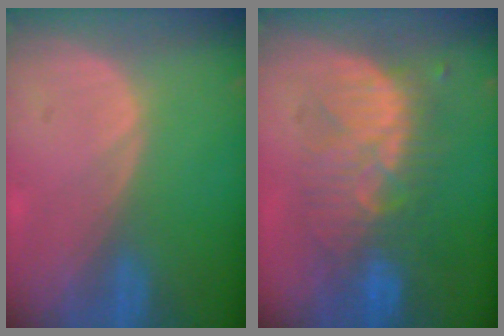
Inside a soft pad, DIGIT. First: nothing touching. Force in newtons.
{"total": 8.7, "press": 8.7, "slide": 0.8}